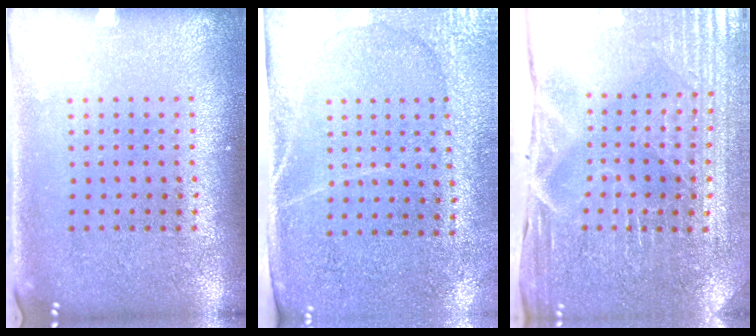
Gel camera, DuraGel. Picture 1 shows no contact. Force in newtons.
{"total": 2.9, "press": 2.5, "slide": 1.4}
{"total": 4.2, "press": 4.1, "slide": 0.8}